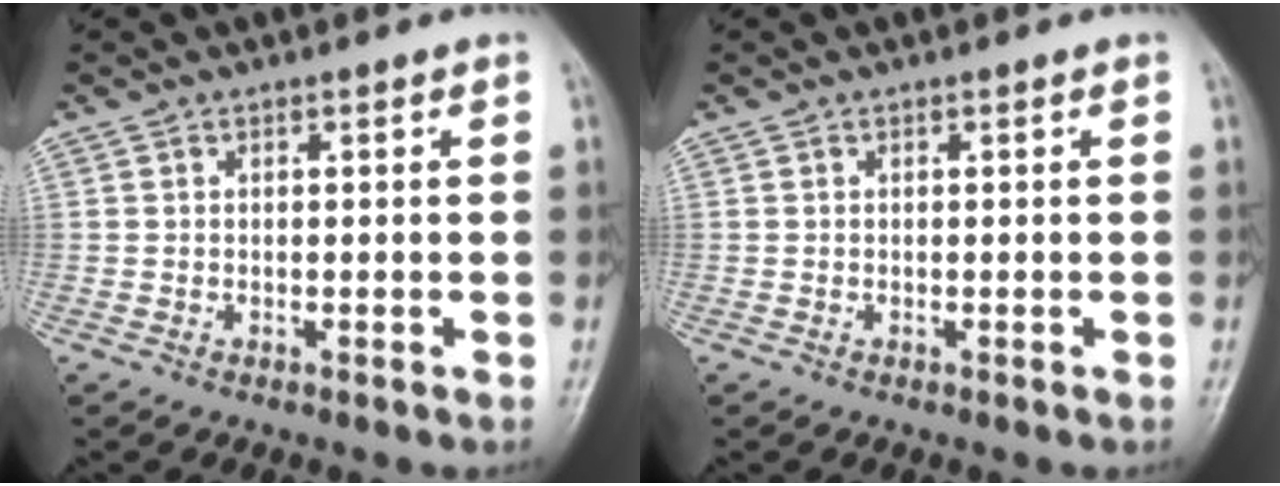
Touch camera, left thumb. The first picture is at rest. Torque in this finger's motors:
{"motor_torque": [-0.14, 0.14, 0.00, 0.00, 0.00]}